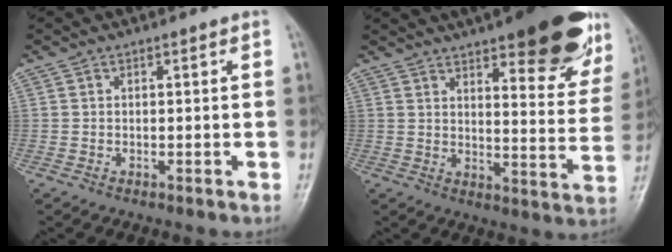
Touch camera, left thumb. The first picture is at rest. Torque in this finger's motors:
{"motor_torque": [0.68, 0.64, 1.46, -1.31, 0.10]}